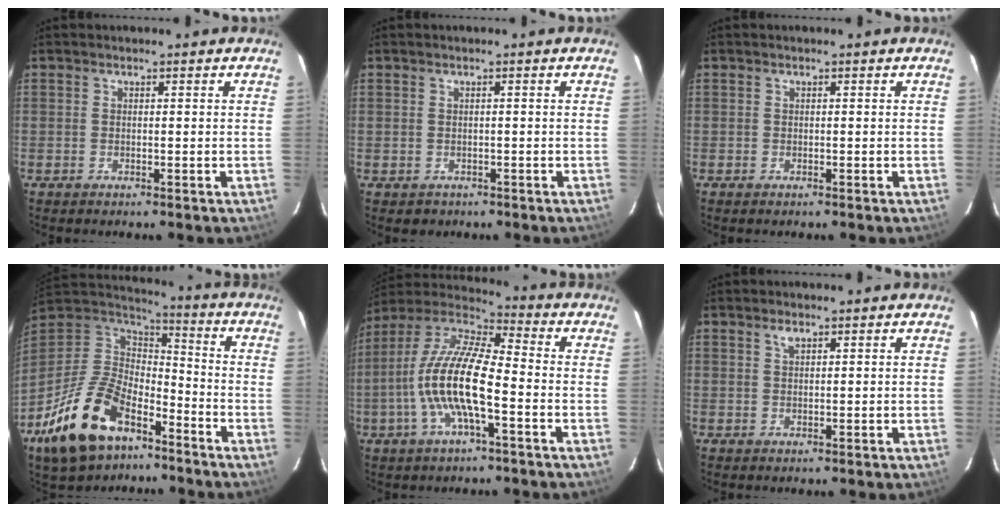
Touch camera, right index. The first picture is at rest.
{"total": 1.7, "force": [-0.5, 1.6, 0.1], "torque": [0.000, 0.002, -0.001]}
{"total": 0.0}
{"total": 21.6, "force": [-12.4, 11.7, 13.3], "torque": [-0.288, -0.008, -0.216]}
{"total": 15.6, "force": [-4.0, 3.9, 14.6], "torque": [-0.286, -0.001, -0.085]}
{"total": 1.2, "force": [0.9, 0.5, 0.8], "torque": [-0.014, 0.003, 0.016]}